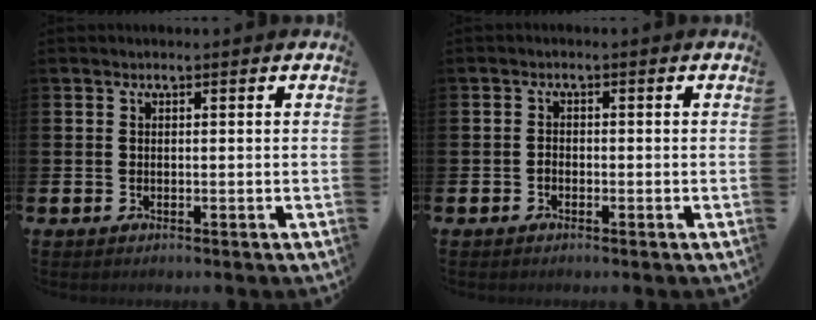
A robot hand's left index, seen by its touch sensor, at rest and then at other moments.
{"total": 1.0, "force": [-0.7, 0.7, 0.3], "torque": [-0.007, 0.002, -0.014]}